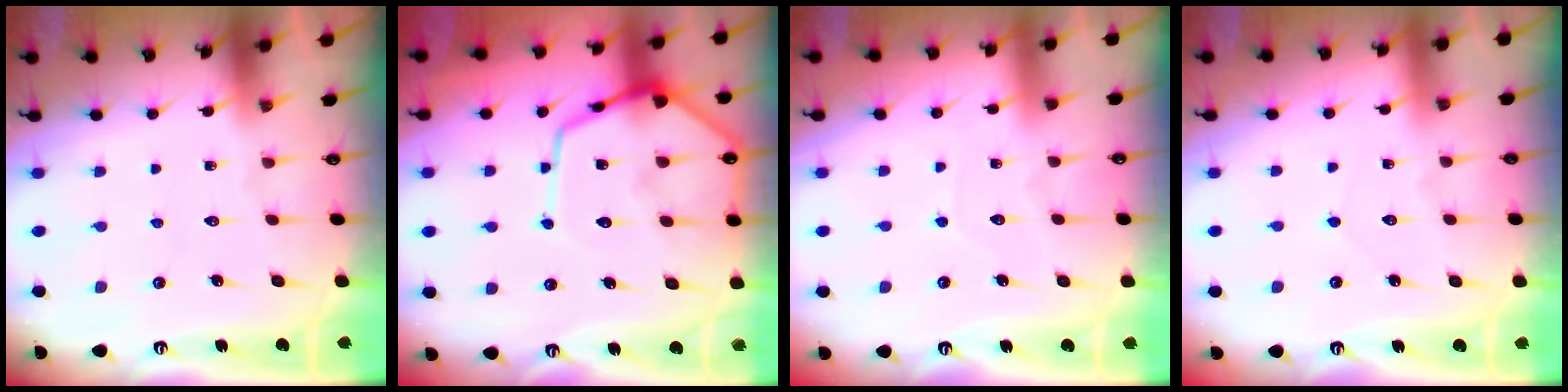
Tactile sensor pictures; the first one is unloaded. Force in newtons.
{"total": 14.6, "press": 14.5, "slide": 1.4}
{"total": 2.5, "press": 2.5, "slide": 0.2}
{"total": 2.9, "press": 2.9, "slide": 0.4}